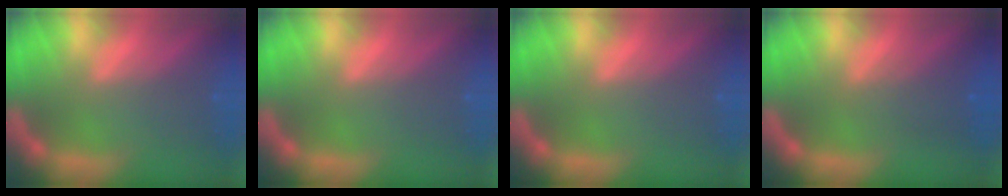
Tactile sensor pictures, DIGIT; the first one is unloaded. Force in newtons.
{"total": 0.0}
{"total": 0.0}
{"total": 2.5}